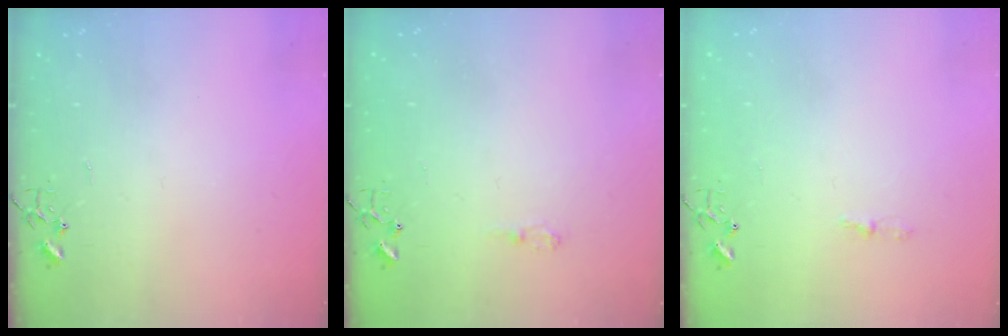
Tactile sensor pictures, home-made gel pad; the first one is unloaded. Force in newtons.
{"total": 6.5, "press": 6.5, "slide": 0.6}
{"total": 3.7, "press": 3.7, "slide": 0.5}